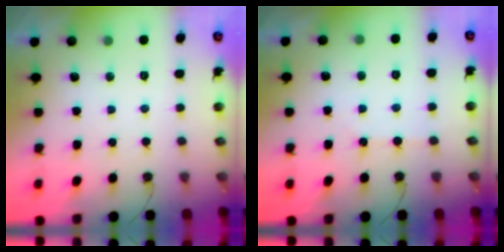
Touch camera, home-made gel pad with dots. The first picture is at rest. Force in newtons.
{"total": 2.9, "press": 2.8, "slide": 0.5}